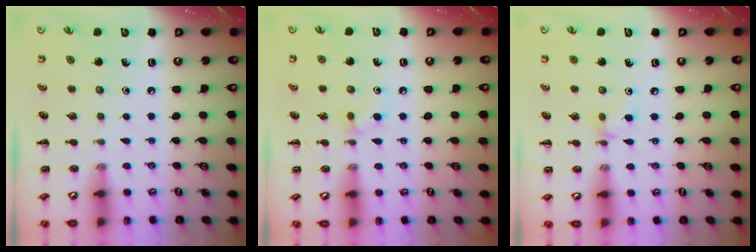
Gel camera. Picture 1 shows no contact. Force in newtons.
{"total": 4.2, "press": 4.0, "slide": 1.5}
{"total": 4.2, "press": 3.9, "slide": 1.5}